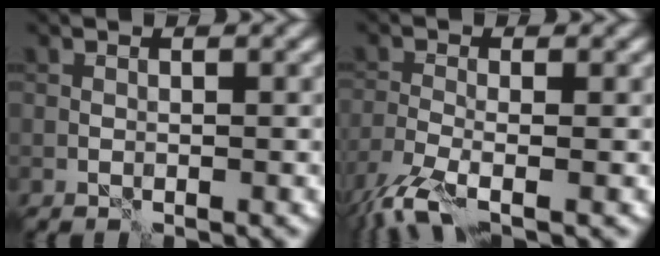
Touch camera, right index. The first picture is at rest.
{"total": 5.3, "force": [-3.5, 1.5, 3.7], "torque": [-0.077, -0.018, -0.079]}